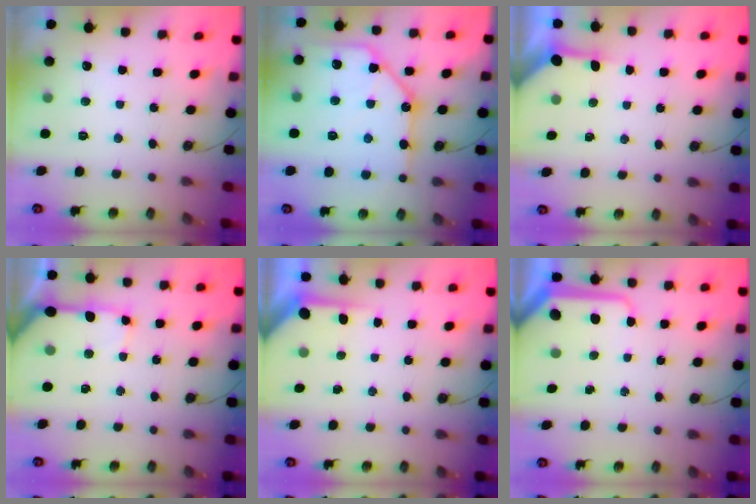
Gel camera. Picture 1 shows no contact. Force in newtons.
{"total": 16.8, "press": 16.7, "slide": 1.8}
{"total": 3.4, "press": 3.4, "slide": 0.5}
{"total": 10.0, "press": 9.9, "slide": 1.3}
{"total": 3.6, "press": 3.5, "slide": 0.4}
{"total": 8.4, "press": 8.4, "slide": 0.8}